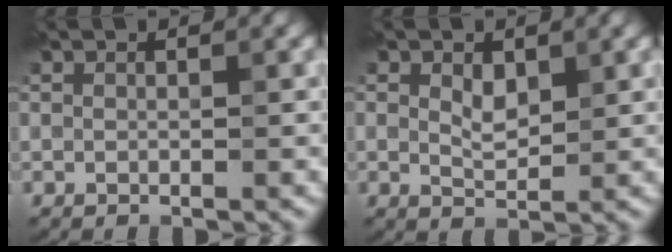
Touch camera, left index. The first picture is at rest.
{"total": 2.0, "force": [0.7, 1.2, 1.4], "torque": [-0.028, -0.003, 0.013]}